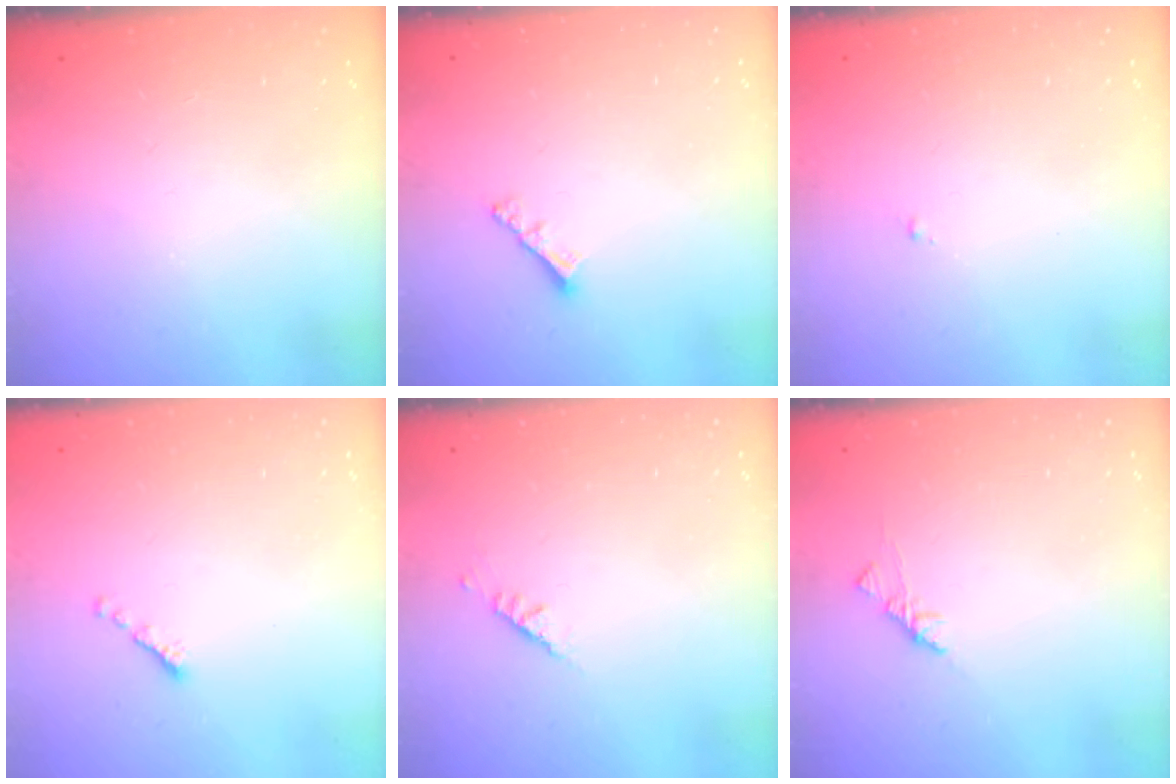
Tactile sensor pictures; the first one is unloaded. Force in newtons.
{"total": 2.9, "press": 2.9, "slide": 0.3}
{"total": 0.6, "press": 0.6, "slide": 0.2}
{"total": 0.0}
{"total": 2.5, "press": 2.4, "slide": 0.7}
{"total": 1.9, "press": 1.7, "slide": 0.6}